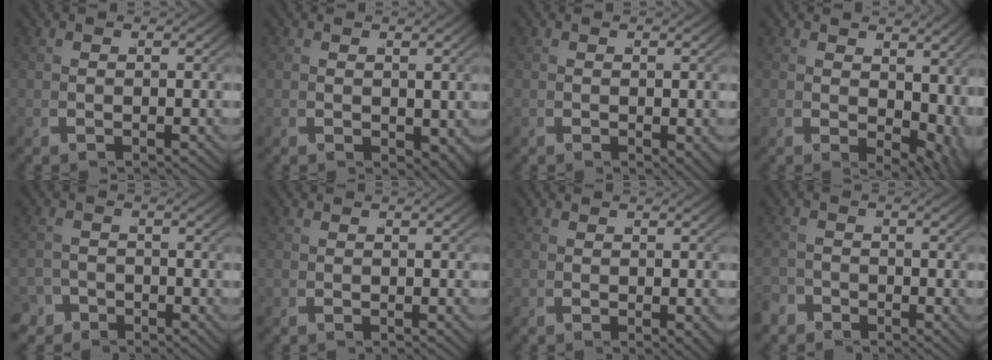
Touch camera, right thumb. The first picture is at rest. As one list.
[{"total": 1.8, "force": [0.3, 1.2, 1.3], "torque": [-0.015, -0.007, 0.015]}, {"total": 1.2, "force": [-0.1, 0.6, 1.0], "torque": [-0.013, -0.006, 0.002]}, {"total": 5.1, "force": [0.9, 3.4, 3.7], "torque": [-0.048, -0.023, 0.032]}, {"total": 2.9, "force": [-2.5, 1.5, -0.1], "torque": [0.015, -0.013, -0.042]}, {"total": 0.0}, {"total": 1.2, "force": [-0.4, 0.4, 1.0], "torque": [-0.013, -0.002, -0.004]}, {"total": 2.4, "force": [-2.1, 1.0, -0.1], "torque": [0.011, -0.010, -0.039]}]